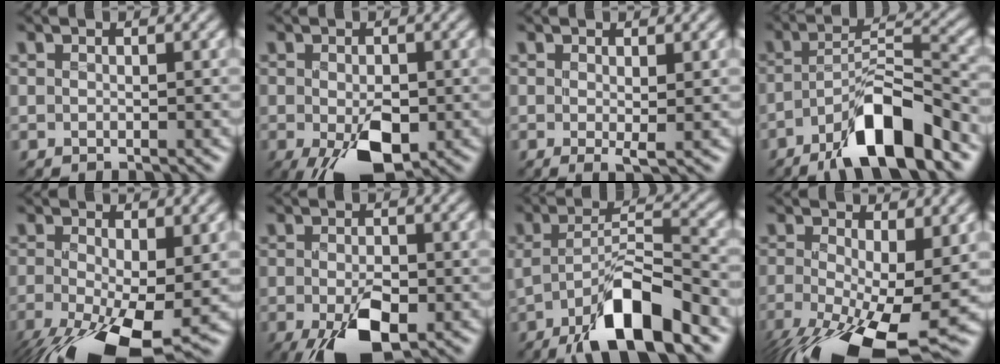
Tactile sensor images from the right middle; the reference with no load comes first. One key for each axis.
{"total": 6.8, "fx": -2.6, "fy": 3.4, "fz": 5.2, "tx": -0.109, "ty": -0.021, "tz": -0.034}
{"total": 1.1, "fx": 0.0, "fy": 0.1, "fz": 1.1, "tx": -0.018, "ty": -0.010, "tz": 0.002}
{"total": 8.6, "fx": -5.5, "fy": 2.1, "fz": 6.3, "tx": -0.107, "ty": 0.010, "tz": -0.098}
{"total": 12.3, "fx": -5.1, "fy": 5.0, "fz": 10.0, "tx": -0.199, "ty": -0.046, "tz": -0.079}
{"total": 7.3, "fx": -3.4, "fy": 3.3, "fz": 5.5, "tx": -0.112, "ty": -0.016, "tz": -0.053}
{"total": 8.5, "fx": -4.4, "fy": 2.3, "fz": 6.8, "tx": -0.120, "ty": 0.006, "tz": -0.080}
{"total": 13.8, "fx": -5.2, "fy": 5.6, "fz": 11.5, "tx": -0.215, "ty": -0.050, "tz": -0.077}